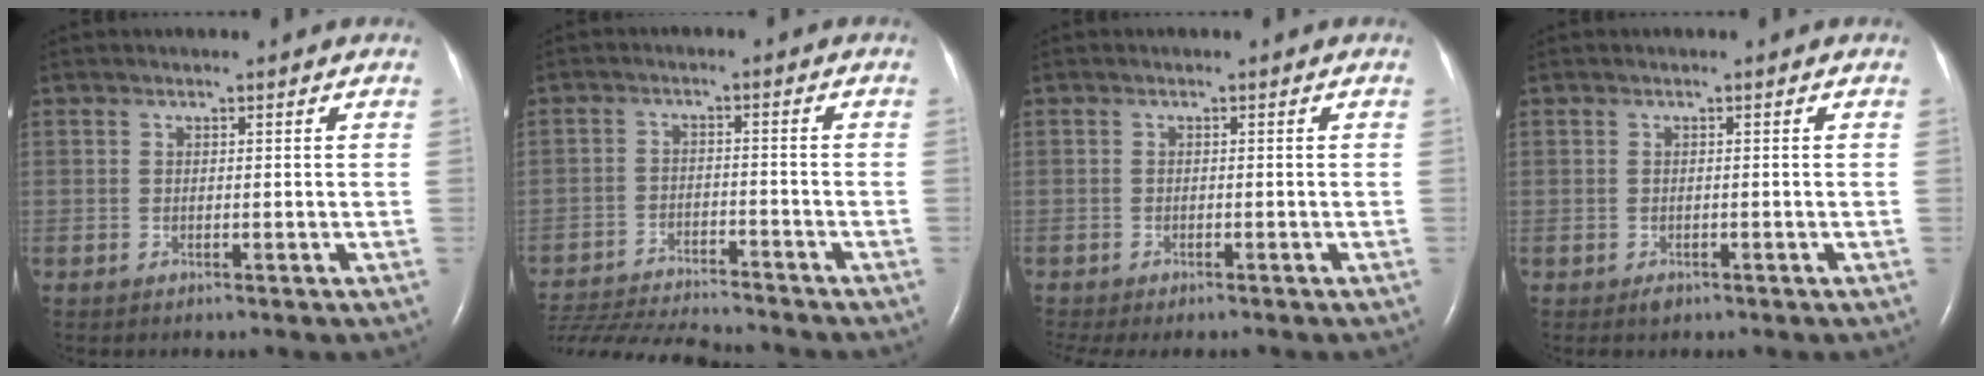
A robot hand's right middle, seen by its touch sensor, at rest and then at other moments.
{"total": 16.1, "force": [-15.0, 1.3, 5.6], "torque": [-0.116, -0.024, -0.233]}
{"total": 5.2, "force": [-4.4, 1.4, 2.4], "torque": [-0.033, -0.002, -0.064]}
{"total": 0.9, "force": [-0.7, 0.4, 0.5], "torque": [-0.012, -0.001, -0.007]}